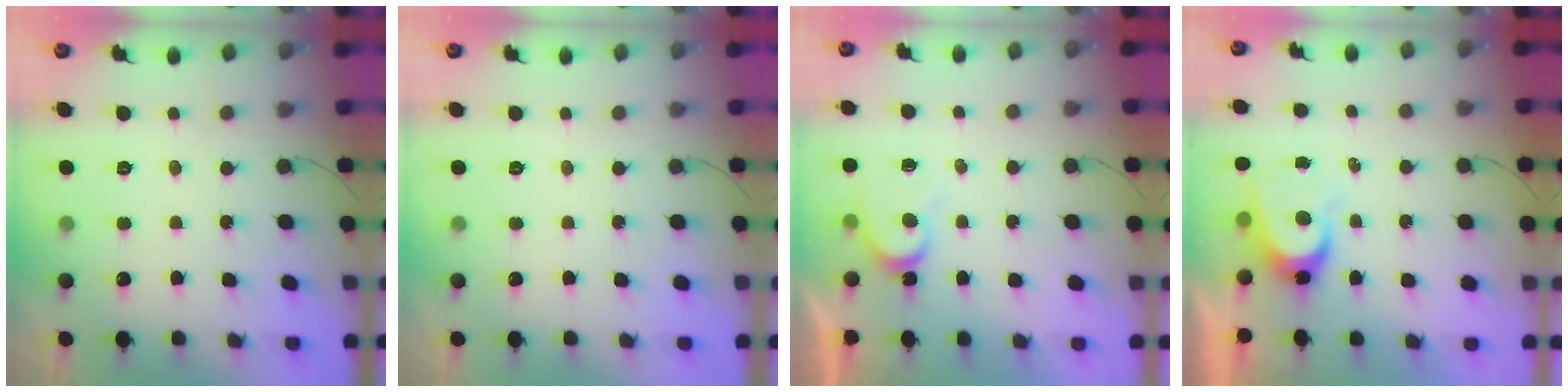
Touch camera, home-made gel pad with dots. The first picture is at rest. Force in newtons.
{"total": 0.0}
{"total": 6.9, "press": 6.9, "slide": 0.4}
{"total": 5.8, "press": 5.8, "slide": 0.6}